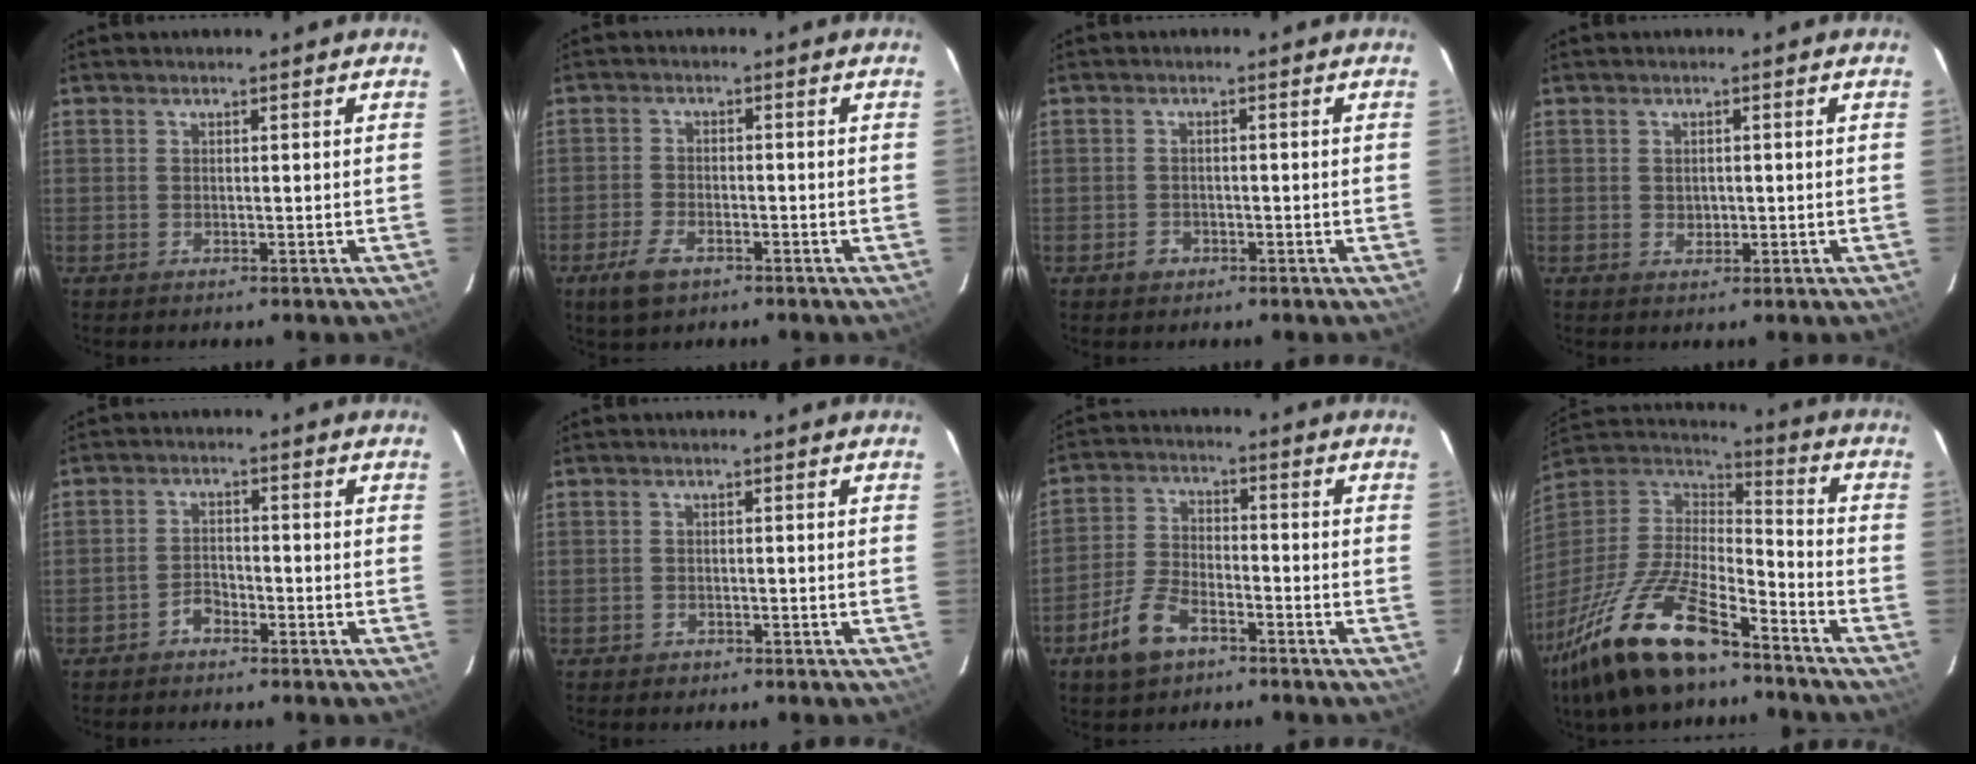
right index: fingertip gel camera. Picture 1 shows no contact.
{"total": 5.7, "force": [-3.6, 2.8, 3.4], "torque": [-0.090, -0.007, -0.064]}
{"total": 2.1, "force": [-1.2, 1.7, 0.5], "torque": [-0.010, 0.003, -0.018]}
{"total": 1.8, "force": [-0.1, 1.6, 0.8], "torque": [-0.010, 0.001, 0.002]}
{"total": 2.8, "force": [-2.2, 1.5, 1.0], "torque": [-0.025, 0.009, -0.036]}
{"total": 1.5, "force": [-0.9, 1.1, 0.1], "torque": [-0.005, 0.003, -0.012]}
{"total": 8.6, "force": [-5.4, 4.2, 5.2], "torque": [-0.119, 0.003, -0.102]}
{"total": 24.3, "force": [-16.5, 8.5, 15.7], "torque": [-0.325, -0.031, -0.292]}